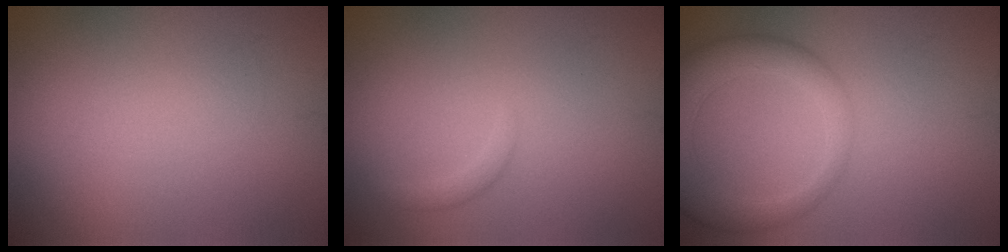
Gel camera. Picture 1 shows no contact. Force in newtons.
{"total": 0.8, "press": 0.8, "slide": 0.0}
{"total": 5.5, "press": 5.5, "slide": 0.3}